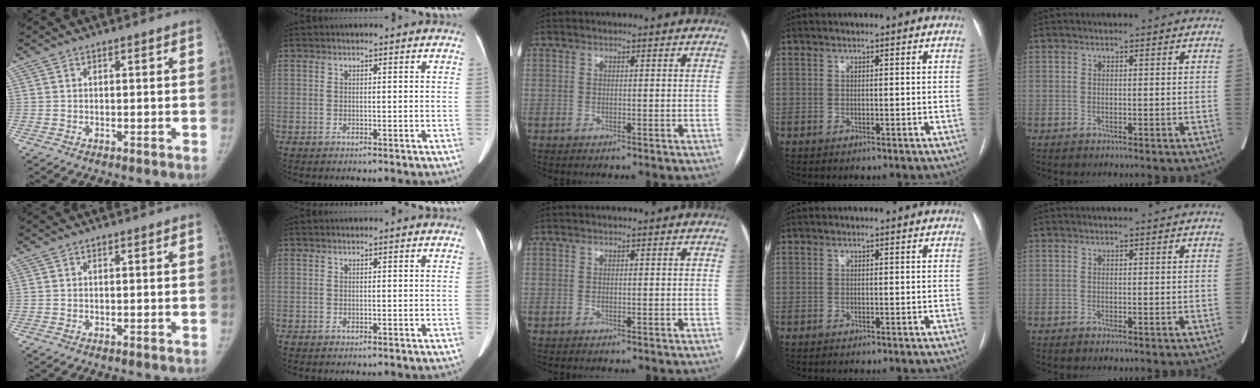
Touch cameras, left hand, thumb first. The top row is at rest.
{}